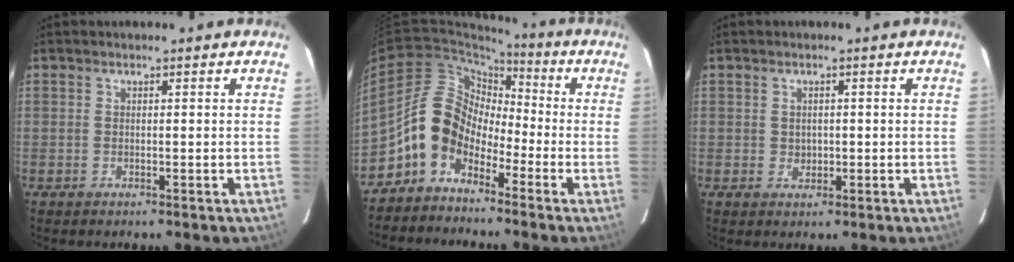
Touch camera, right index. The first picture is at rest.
{"total": 10.0, "force": [-4.9, 7.4, 4.5], "torque": [-0.082, 0.028, -0.104]}
{"total": 1.7, "force": [0.0, 1.6, 0.6], "torque": [-0.006, 0.002, 0.002]}